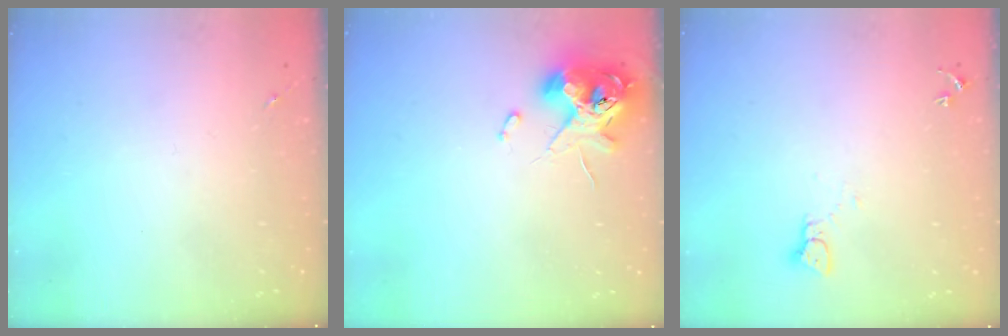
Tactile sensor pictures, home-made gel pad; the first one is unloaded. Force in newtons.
{"total": 11.9, "press": 11.7, "slide": 2.1}
{"total": 2.1, "press": 2.1, "slide": 0.2}